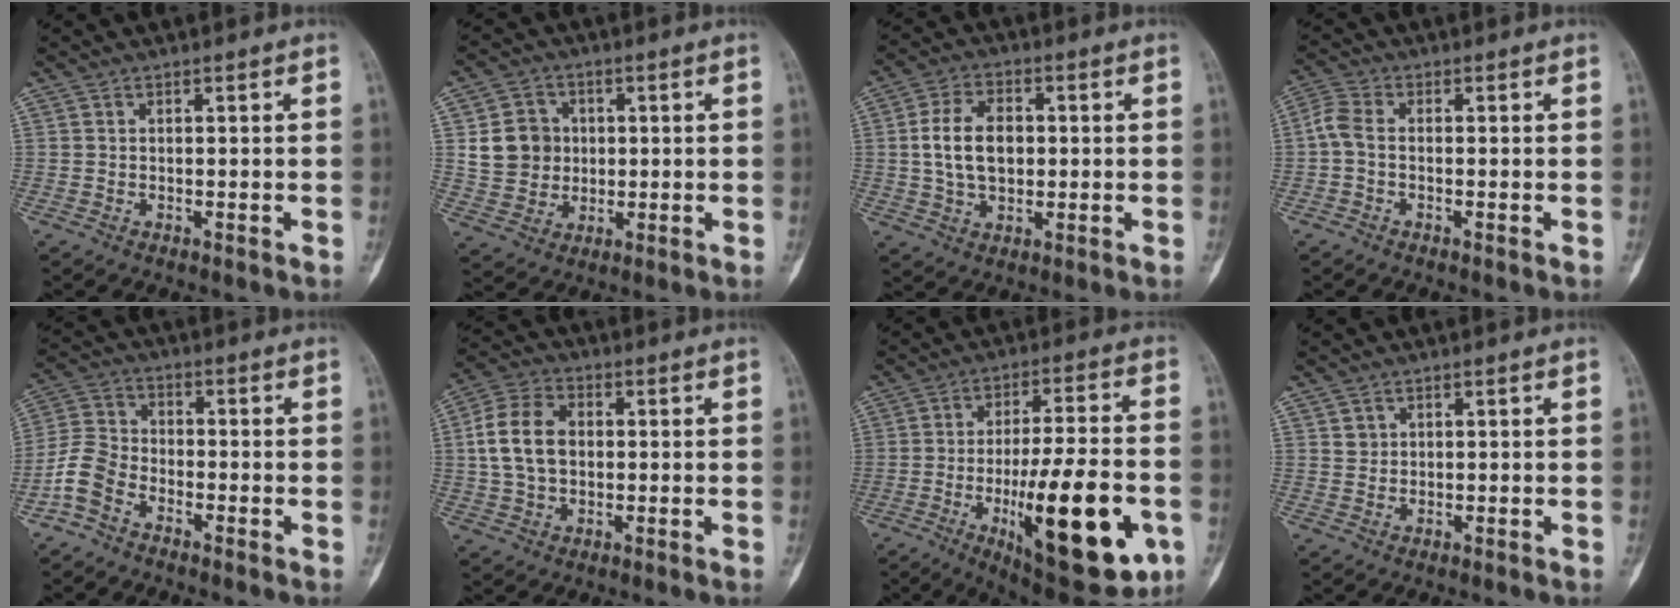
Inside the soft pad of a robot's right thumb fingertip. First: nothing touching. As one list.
[{"total": 9.1, "force": [1.2, 8.2, 3.6], "torque": [-0.034, 0.000, 0.026]}, {"total": 9.9, "force": [0.6, 6.5, 7.4], "torque": [-0.121, 0.009, 0.011]}, {"total": 3.7, "force": [-0.7, 2.2, 2.8], "torque": [-0.070, 0.010, -0.027]}, {"total": 6.9, "force": [-4.0, 4.3, 3.7], "torque": [-0.077, 0.022, -0.093]}, {"total": 10.5, "force": [0.7, 7.4, 7.4], "torque": [-0.135, 0.019, 0.009]}, {"total": 25.4, "force": [-7.7, 7.8, 22.9], "torque": [-0.321, 0.005, -0.098]}, {"total": 1.4, "force": [0.7, 1.2, 0.2], "torque": [0.008, -0.002, 0.010]}]